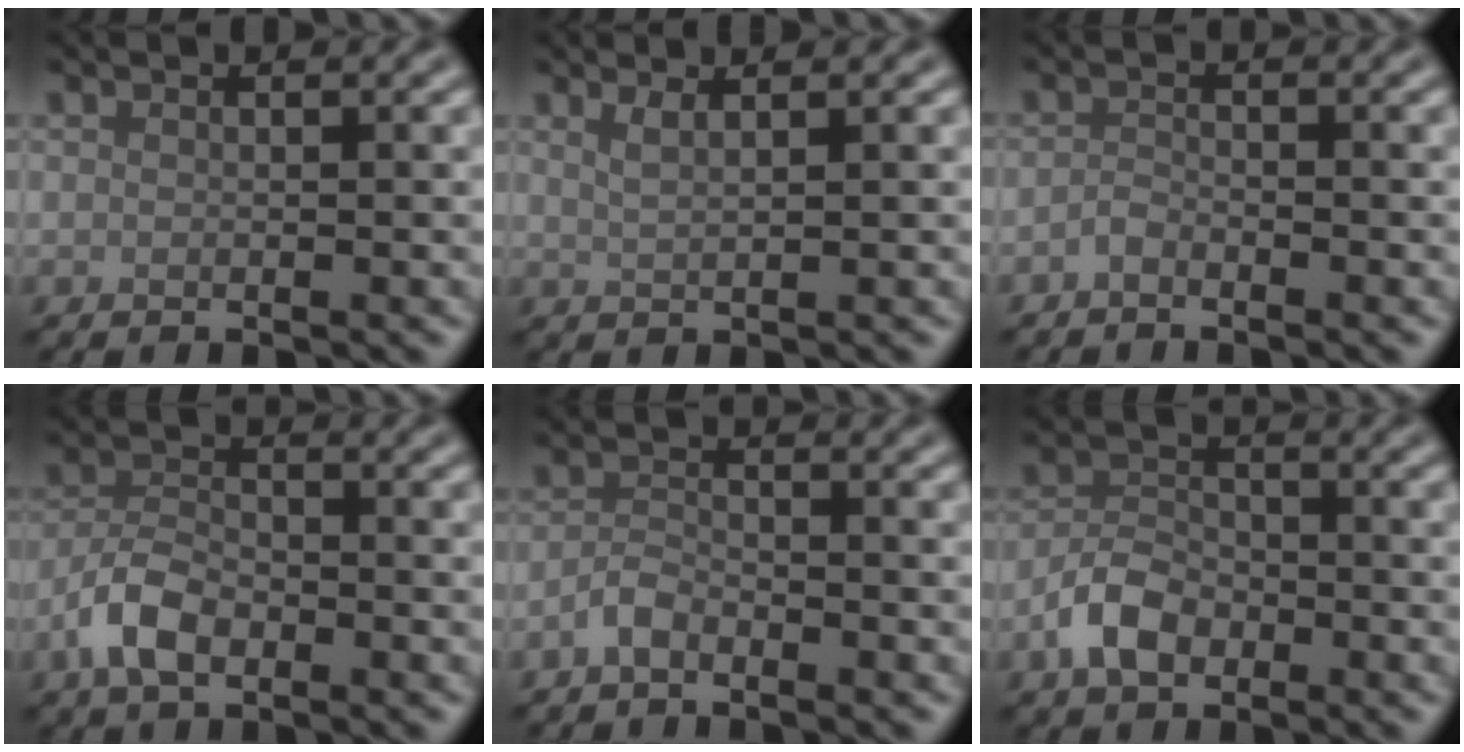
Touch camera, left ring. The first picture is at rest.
{"total": 1.8, "force": [1.2, 0.7, 1.3], "torque": [-0.013, 0.003, 0.012]}
{"total": 1.0, "force": [-0.8, 0.3, 0.5], "torque": [-0.011, 0.000, -0.019]}
{"total": 3.8, "force": [-2.0, 1.9, 2.5], "torque": [-0.049, 0.005, -0.048]}
{"total": 1.7, "force": [-1.3, 0.6, 0.8], "torque": [-0.018, 0.004, -0.031]}
{"total": 3.6, "force": [-1.9, 2.1, 2.1], "torque": [-0.036, 0.006, -0.045]}